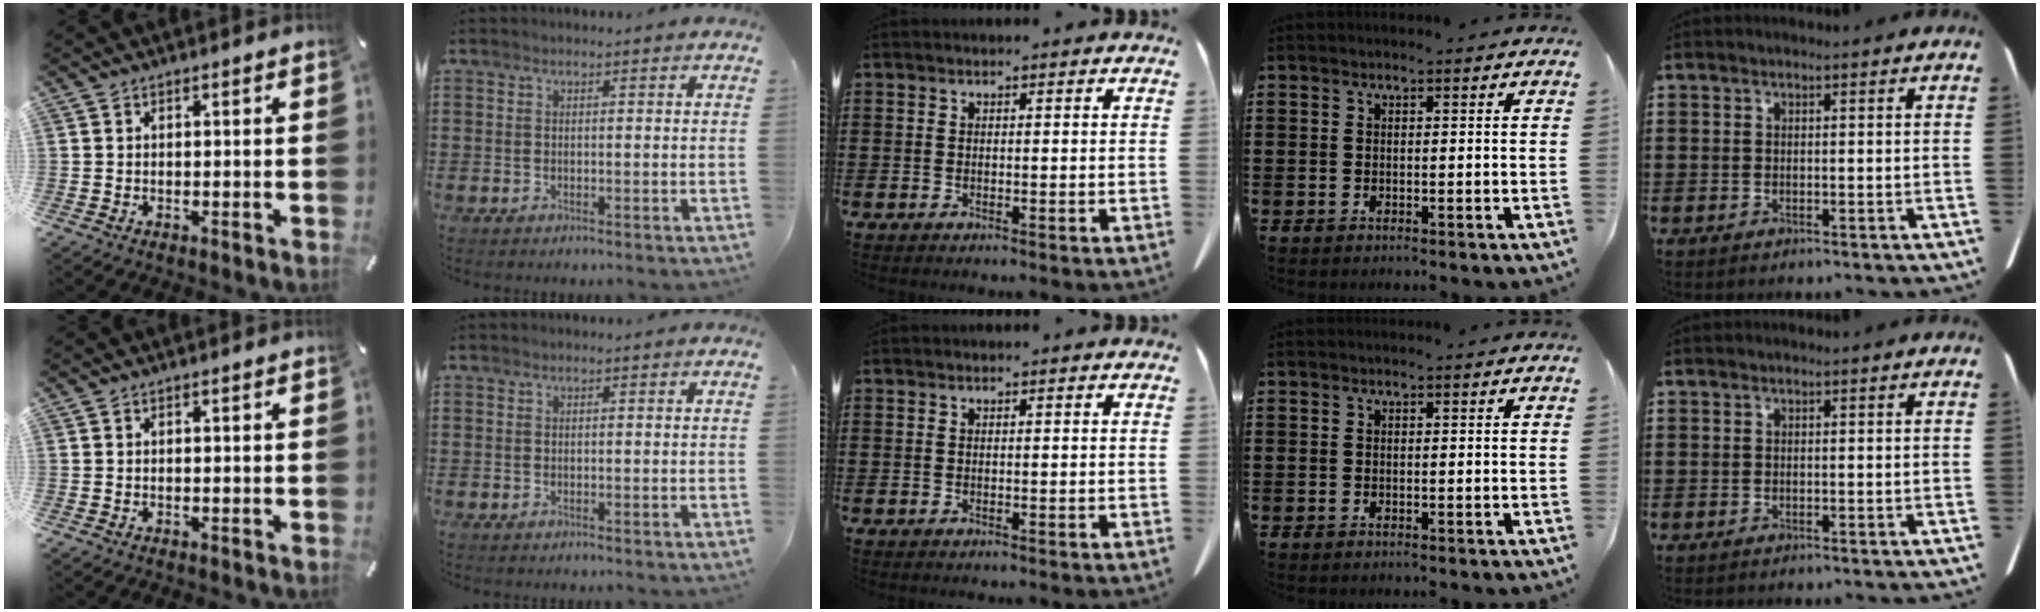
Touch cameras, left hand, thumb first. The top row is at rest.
{}